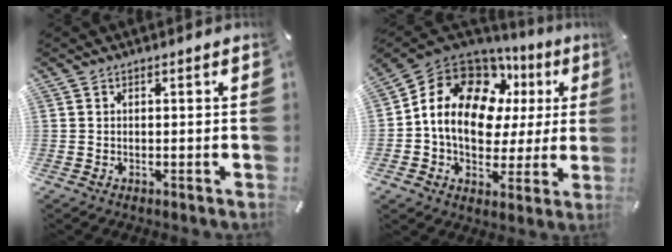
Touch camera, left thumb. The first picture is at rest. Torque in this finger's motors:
{"motor_torque": [1.71, 1.80, 2.06, -0.72, 0.60]}